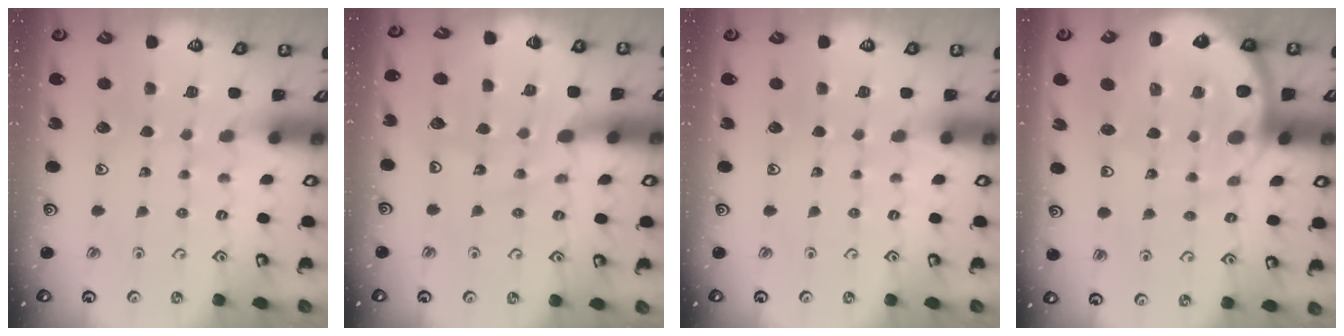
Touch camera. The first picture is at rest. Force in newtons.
{"total": 9.5, "press": 9.5, "slide": 0.2}
{"total": 0.0}
{"total": 13.5, "press": 13.4, "slide": 1.6}